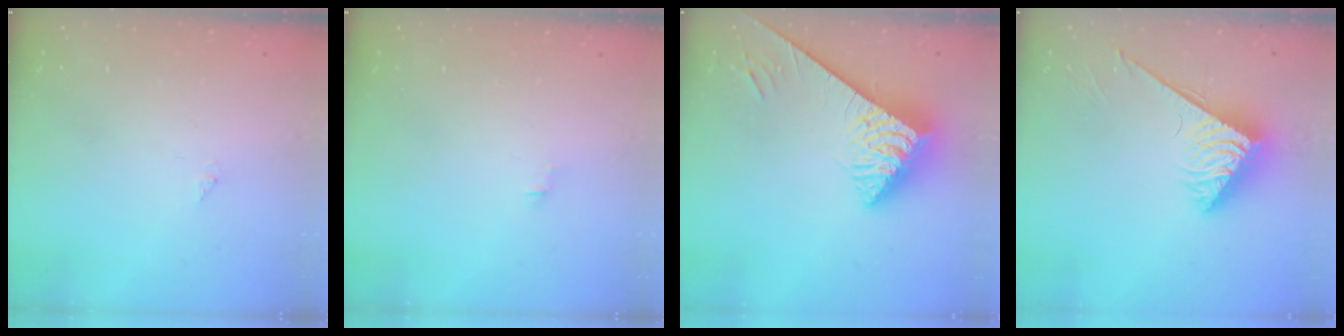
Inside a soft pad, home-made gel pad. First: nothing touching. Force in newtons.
{"total": 0.0}
{"total": 5.3, "press": 5.3, "slide": 0.5}
{"total": 3.8, "press": 3.8, "slide": 0.4}